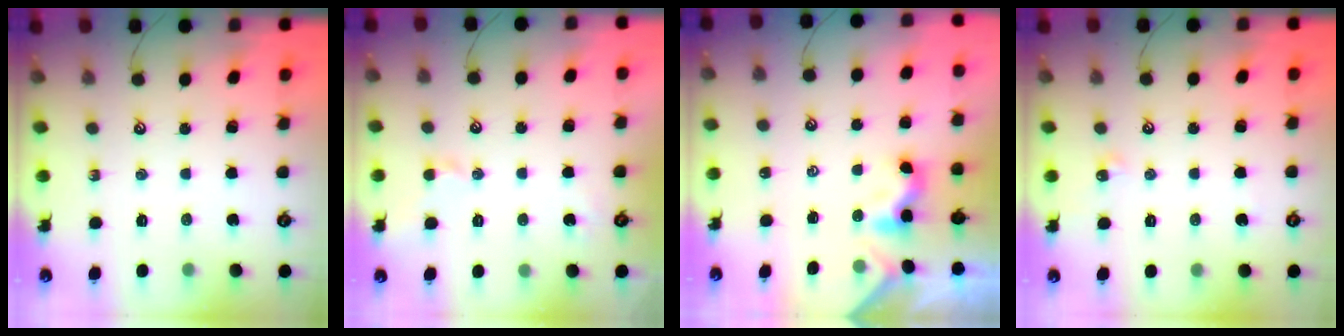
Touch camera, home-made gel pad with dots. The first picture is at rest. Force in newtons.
{"total": 1.7, "press": 1.6, "slide": 0.6}
{"total": 2.3, "press": 2.3, "slide": 0.2}
{"total": 3.2, "press": 3.2, "slide": 0.5}